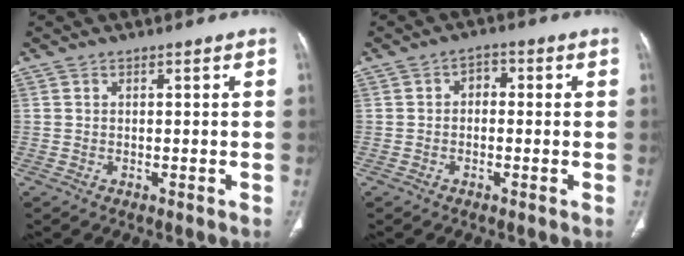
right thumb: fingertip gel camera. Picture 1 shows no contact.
{"total": 2.7, "force": [0.0, 2.0, 1.9], "torque": [-0.018, 0.012, -0.010]}